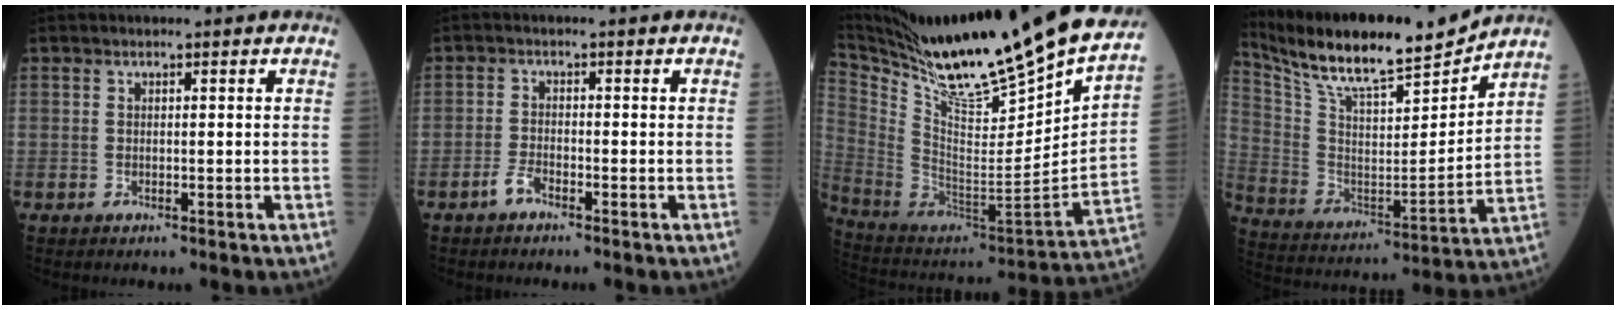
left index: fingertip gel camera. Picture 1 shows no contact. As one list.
[{"total": 1.9, "force": [-1.5, 0.5, 1.0], "torque": [-0.027, -0.001, -0.031]}, {"total": 33.7, "force": [27.7, 1.7, 19.0], "torque": [-0.339, -0.076, 0.428]}, {"total": 18.4, "force": [16.6, 1.8, 7.9], "torque": [-0.168, -0.006, 0.290]}]